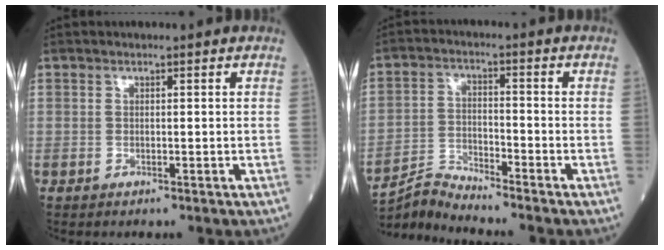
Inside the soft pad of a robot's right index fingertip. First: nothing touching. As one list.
[{"total": 5.7, "force": [-5.5, -1.5, -0.9], "torque": [0.001, -0.009, -0.105]}]